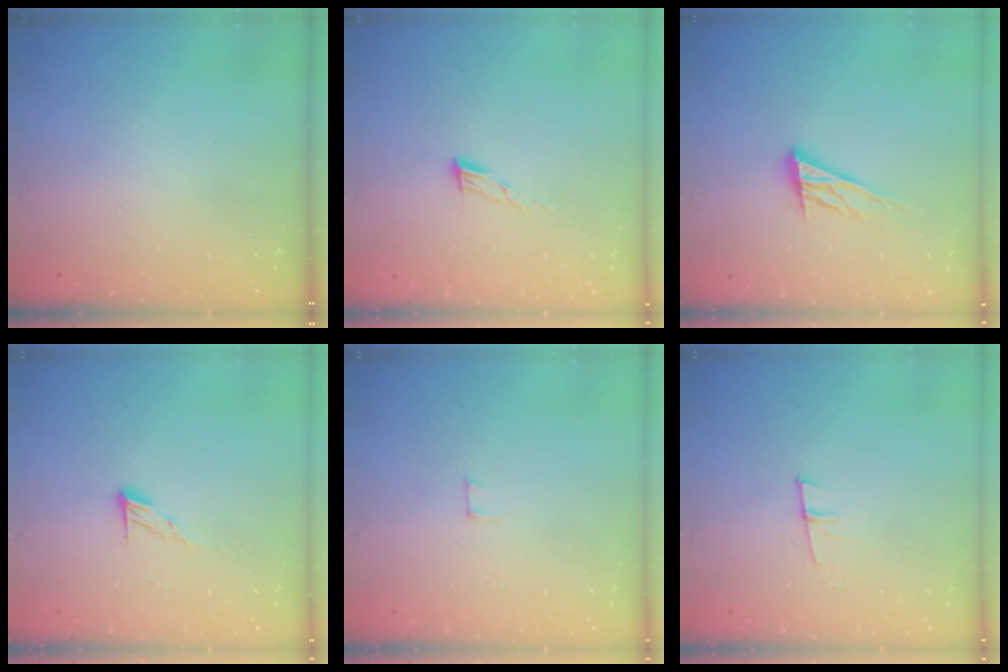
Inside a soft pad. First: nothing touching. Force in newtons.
{"total": 6.6, "press": 6.6, "slide": 1.0}
{"total": 12.7, "press": 12.4, "slide": 2.8}
{"total": 5.9, "press": 5.9, "slide": 0.6}
{"total": 2.5, "press": 2.5, "slide": 0.2}
{"total": 6.3, "press": 5.6, "slide": 2.9}